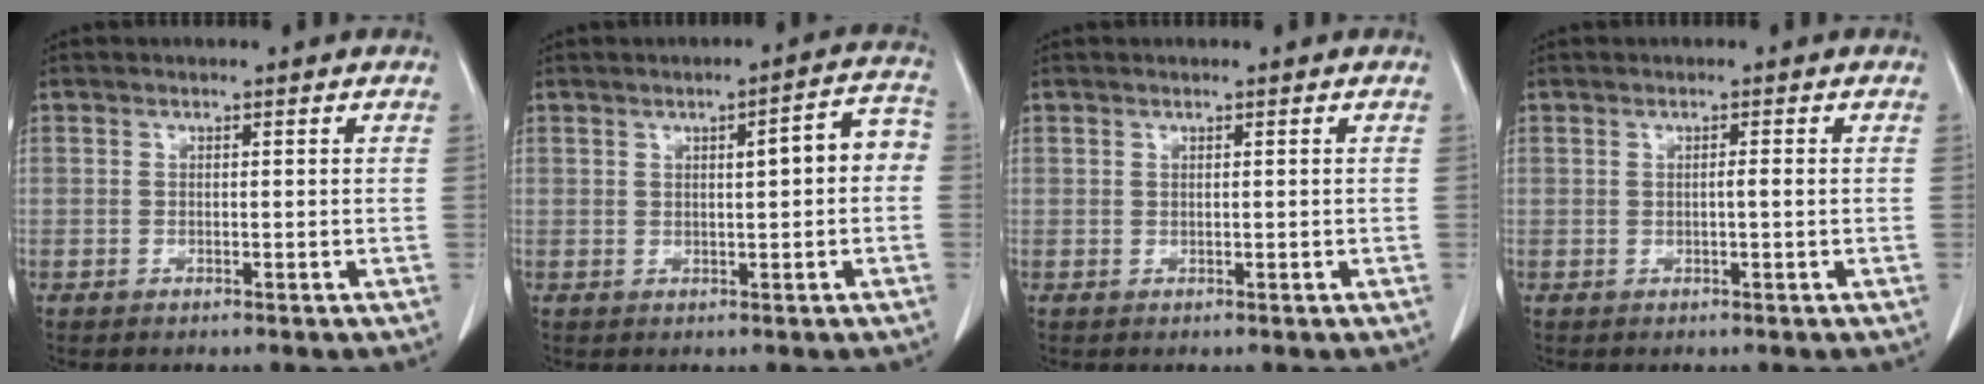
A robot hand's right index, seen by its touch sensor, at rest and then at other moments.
{"total": 5.6, "force": [0.4, 1.3, 5.4], "torque": [-0.068, 0.026, 0.003]}
{"total": 0.0}
{"total": 0.8, "force": [-0.1, 0.0, 0.8], "torque": [-0.013, 0.002, -0.002]}